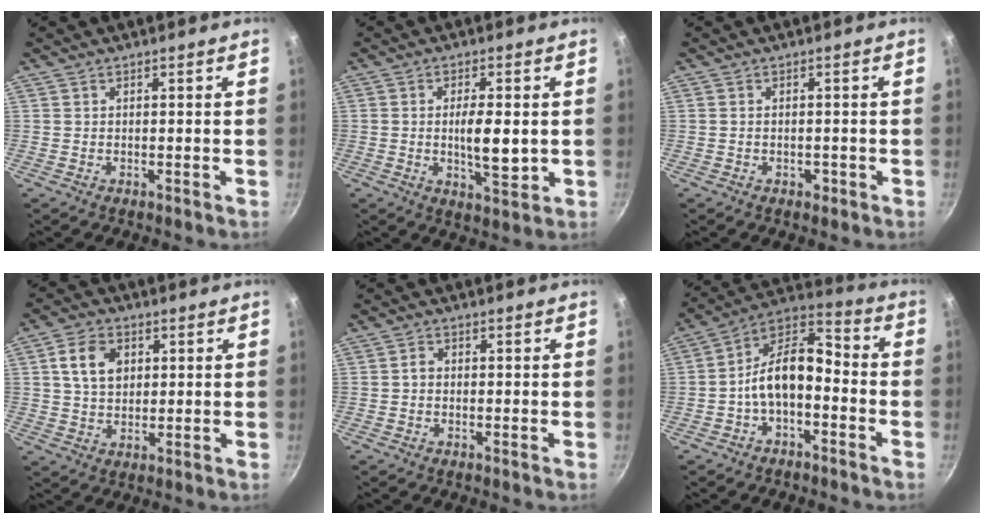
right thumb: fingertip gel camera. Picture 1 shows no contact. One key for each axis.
{"total": 7.2, "fx": -0.2, "fy": 2.6, "fz": 6.7, "tx": -0.107, "ty": -0.006, "tz": 0.001}
{"total": 1.4, "fx": -0.6, "fy": 0.9, "fz": 0.8, "tx": -0.010, "ty": 0.003, "tz": -0.007}
{"total": 7.4, "fx": 2.0, "fy": 5.4, "fz": 4.6, "tx": -0.069, "ty": 0.003, "tz": 0.033}
{"total": 1.3, "fx": -0.2, "fy": 1.1, "fz": 0.7, "tx": -0.013, "ty": 0.008, "tz": -0.006}
{"total": 12.2, "fx": -3.3, "fy": 6.7, "fz": 9.6, "tx": -0.153, "ty": 0.061, "tz": -0.071}